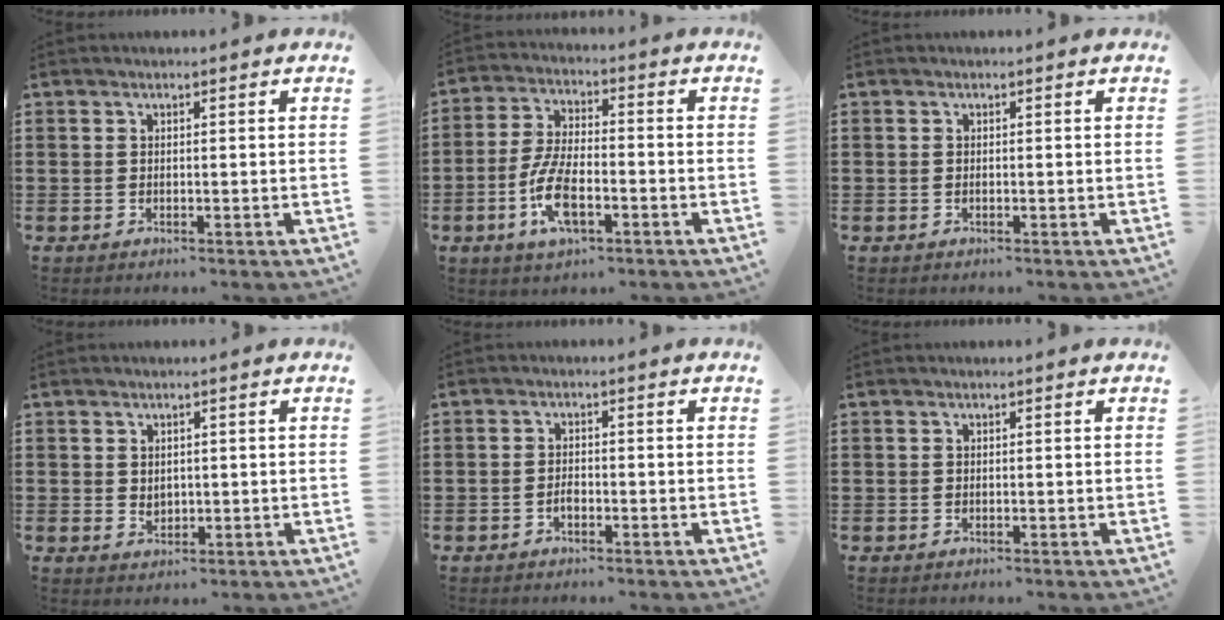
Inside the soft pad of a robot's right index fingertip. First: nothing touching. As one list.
[{"total": 8.7, "force": [-3.0, 3.6, 7.3], "torque": [-0.168, -0.008, -0.060]}, {"total": 0.0}, {"total": 1.5, "force": [0.6, 1.3, 0.5], "torque": [-0.012, 0.007, 0.012]}, {"total": 1.5, "force": [-0.9, 0.7, 1.0], "torque": [-0.020, -0.001, -0.016]}, {"total": 0.0}]